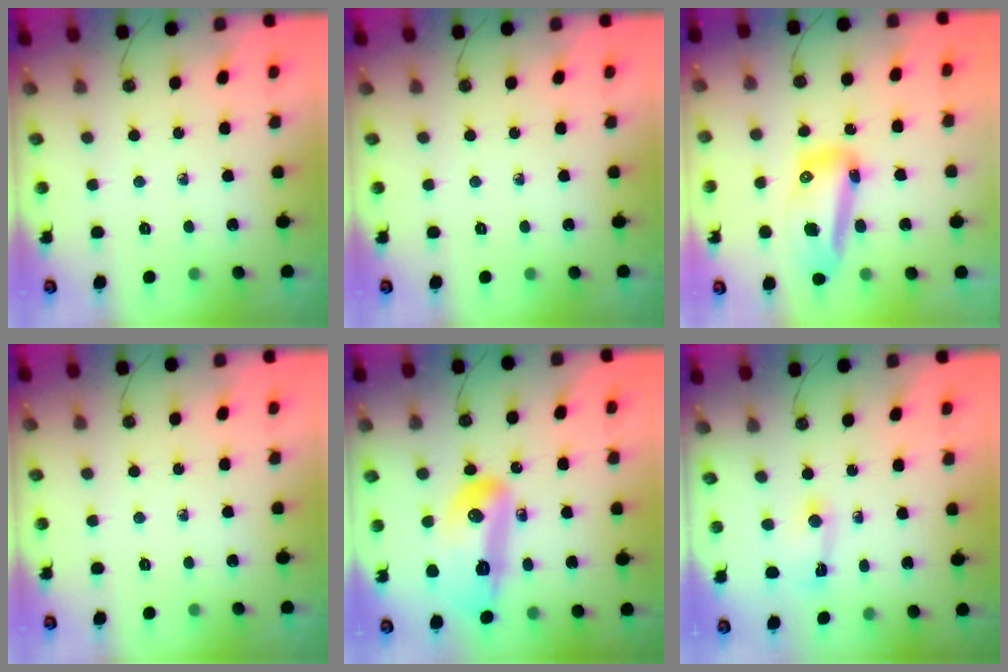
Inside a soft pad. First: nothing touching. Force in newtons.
{"total": 0.0}
{"total": 15.0, "press": 14.9, "slide": 1.7}
{"total": 0.0}
{"total": 16.6, "press": 16.5, "slide": 2.2}
{"total": 2.2, "press": 2.2, "slide": 0.3}